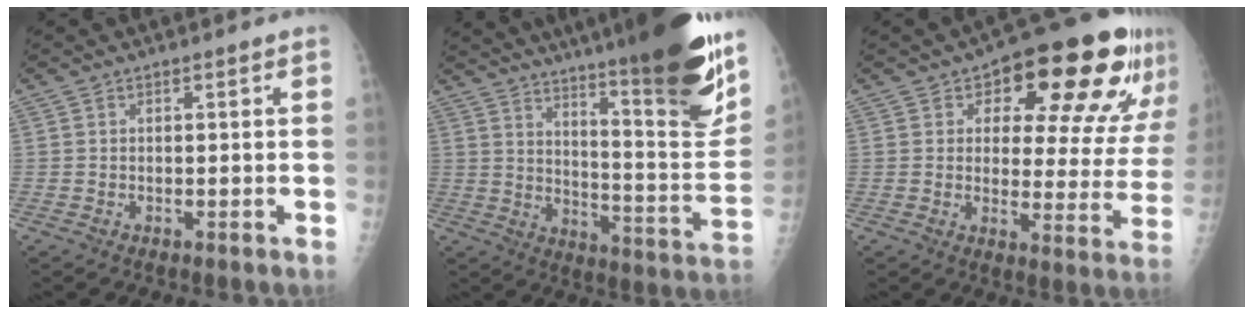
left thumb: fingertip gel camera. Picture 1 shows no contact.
{"total": 29.4, "force": [20.6, 3.7, 20.7], "torque": [-0.275, -0.105, 0.293]}
{"total": 20.4, "force": [10.5, 9.1, 15.0], "torque": [-0.147, -0.020, 0.141]}